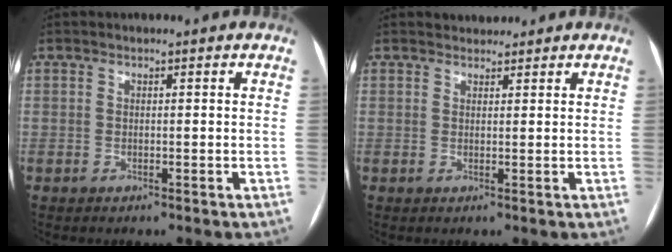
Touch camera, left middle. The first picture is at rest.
{"total": 1.9, "force": [1.8, 0.7, 0.0], "torque": [0.001, 0.011, 0.027]}